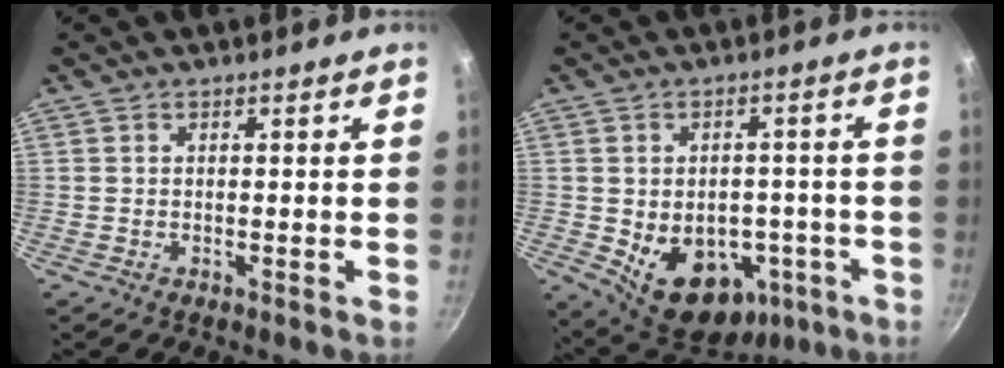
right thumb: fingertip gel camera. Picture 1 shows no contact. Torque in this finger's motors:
{"motor_torque": [-0.23, 0.56, -0.03, -0.10, 0.11]}